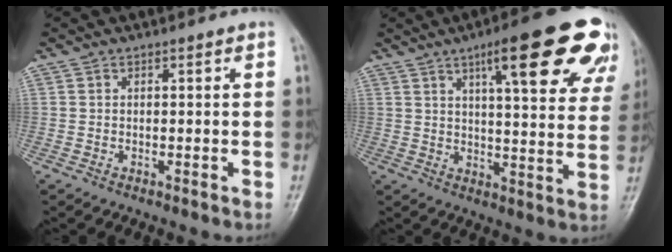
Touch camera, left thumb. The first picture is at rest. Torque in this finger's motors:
{"motor_torque": [0.75, 0.58, 1.73, -1.04, 0.35]}